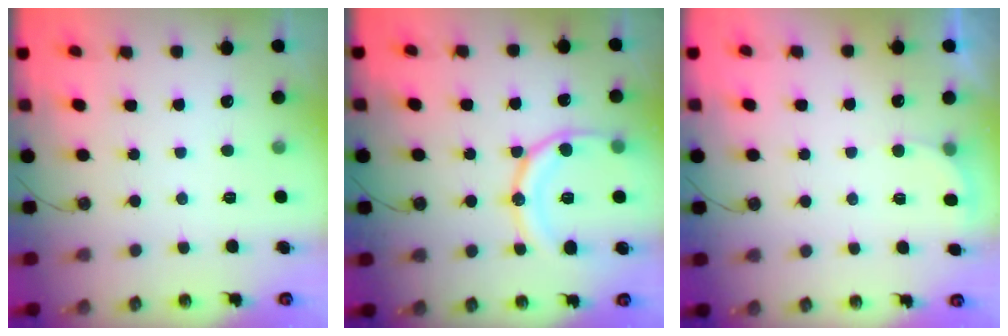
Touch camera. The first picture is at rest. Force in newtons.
{"total": 15.8, "press": 15.7, "slide": 1.7}
{"total": 3.0, "press": 2.8, "slide": 1.0}